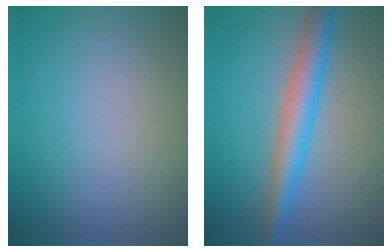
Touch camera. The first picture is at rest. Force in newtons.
{"total": 4.5, "press": 4.5, "slide": 0.1}